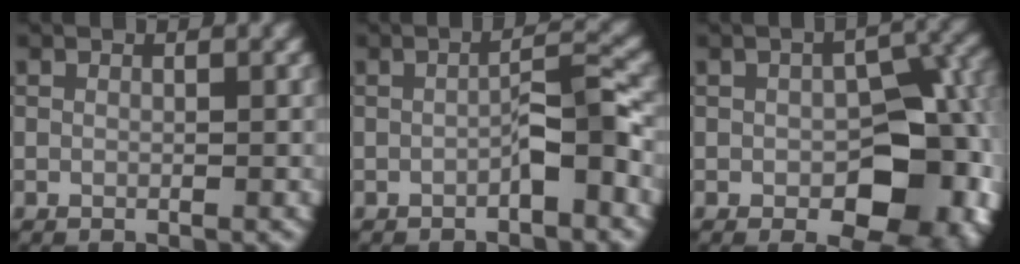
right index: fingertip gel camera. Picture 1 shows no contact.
{"total": 2.8, "force": [-1.3, 0.4, 2.4], "torque": [-0.038, 0.015, -0.023]}
{"total": 11.0, "force": [-2.0, 6.3, 8.8], "torque": [-0.101, -0.010, -0.019]}